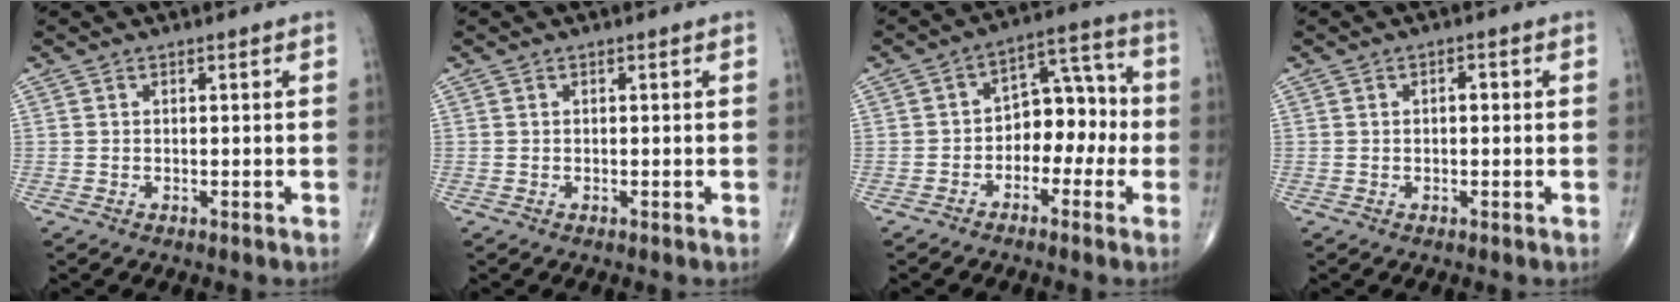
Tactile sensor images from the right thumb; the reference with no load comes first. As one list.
[{"total": 0.0}, {"total": 9.8, "force": [-2.1, 6.5, 7.0], "torque": [-0.060, 0.049, -0.045]}, {"total": 1.4, "force": [0.1, 0.8, 1.1], "torque": [-0.010, 0.005, -0.002]}]